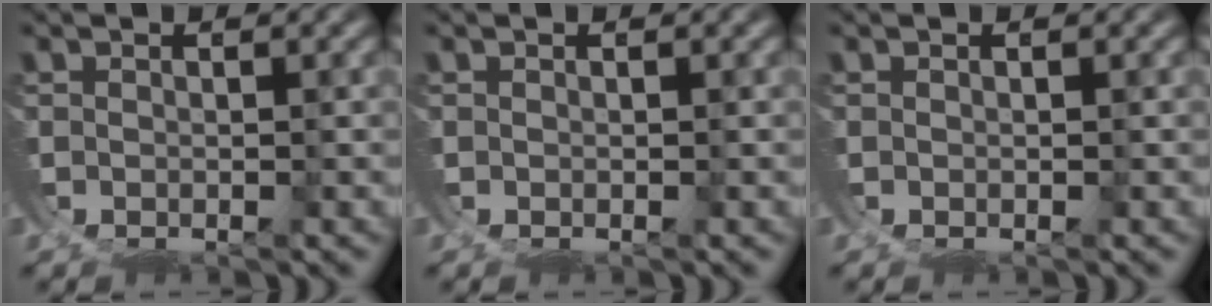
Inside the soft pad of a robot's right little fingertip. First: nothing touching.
{"total": 0.0}
{"total": 0.0}